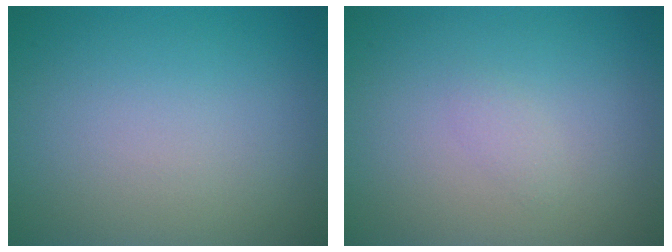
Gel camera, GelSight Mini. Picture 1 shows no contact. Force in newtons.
{"total": 0.8, "press": 0.8, "slide": 0.0}